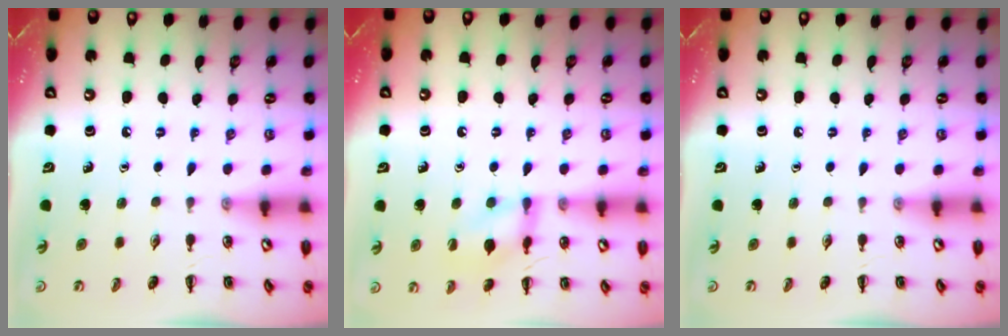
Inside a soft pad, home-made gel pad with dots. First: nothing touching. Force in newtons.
{"total": 12.1, "press": 12.0, "slide": 1.8}
{"total": 0.0}